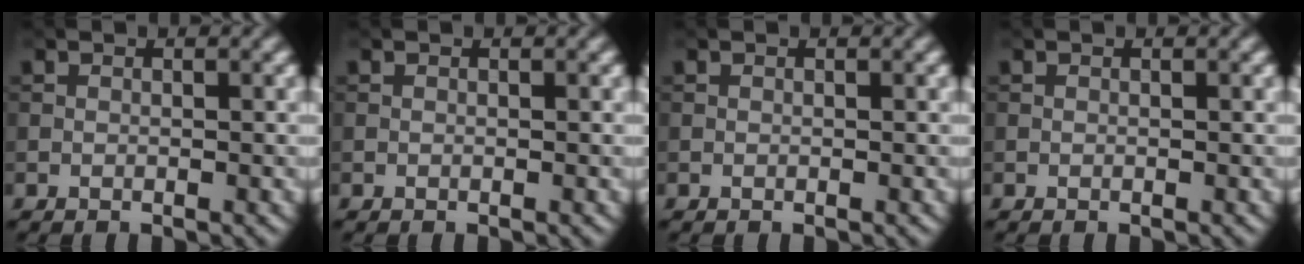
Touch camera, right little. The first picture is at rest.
{"total": 0.0}
{"total": 0.0}
{"total": 0.0}